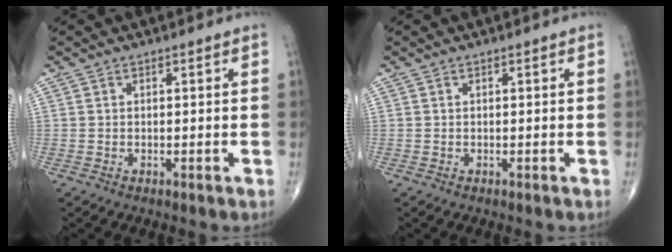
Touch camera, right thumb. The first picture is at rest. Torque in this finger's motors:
{"motor_torque": [0.02, 0.02, 0.00, 0.00, 0.00]}